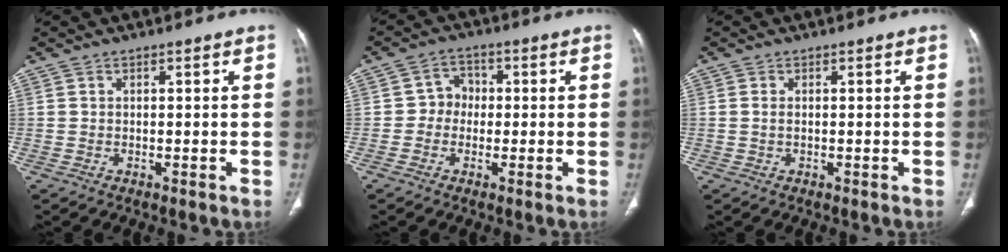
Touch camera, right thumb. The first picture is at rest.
{"total": 4.3, "force": [-0.4, 3.9, 1.7], "torque": [0.000, 0.014, -0.017]}
{"total": 0.9, "force": [0.0, 0.5, 0.8], "torque": [-0.021, 0.000, 0.000]}